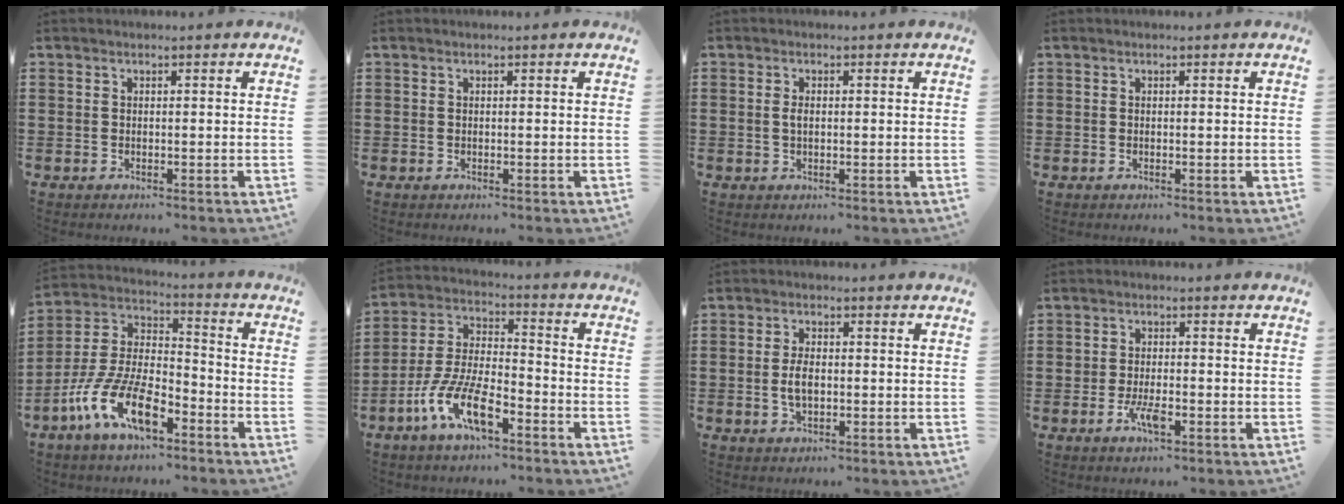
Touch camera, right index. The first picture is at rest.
{"total": 0.0}
{"total": 1.4, "force": [0.1, 0.6, 1.2], "torque": [-0.026, 0.004, -0.001]}
{"total": 0.0}
{"total": 12.4, "force": [-7.6, 4.7, 8.5], "torque": [-0.206, 0.001, -0.153]}
{"total": 10.3, "force": [-6.1, 3.5, 7.5], "torque": [-0.188, -0.007, -0.123]}
{"total": 3.6, "force": [-0.4, 1.8, 3.1], "torque": [-0.074, -0.002, -0.012]}
{"total": 3.7, "force": [-1.6, 1.3, 3.0], "torque": [-0.070, -0.005, -0.034]}